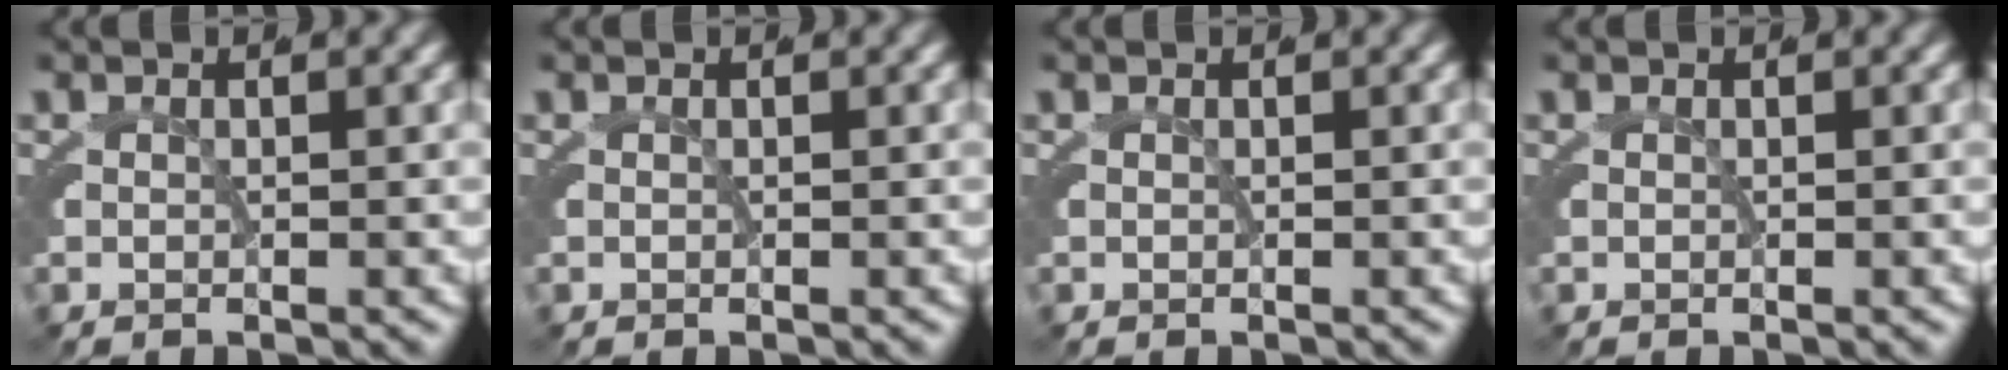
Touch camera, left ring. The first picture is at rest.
{"total": 0.0}
{"total": 0.0}
{"total": 0.0}